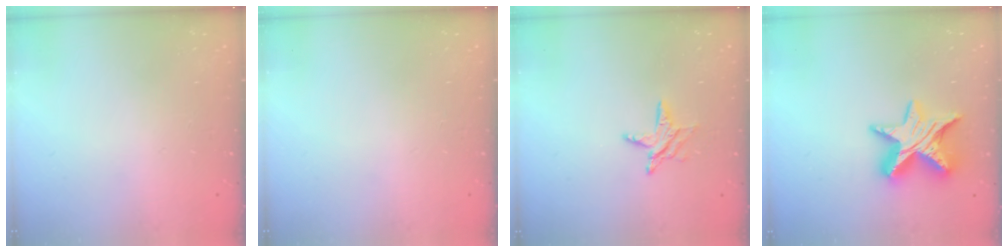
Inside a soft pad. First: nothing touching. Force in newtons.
{"total": 0.0}
{"total": 6.4, "press": 6.4, "slide": 0.5}
{"total": 13.3, "press": 13.3, "slide": 1.0}